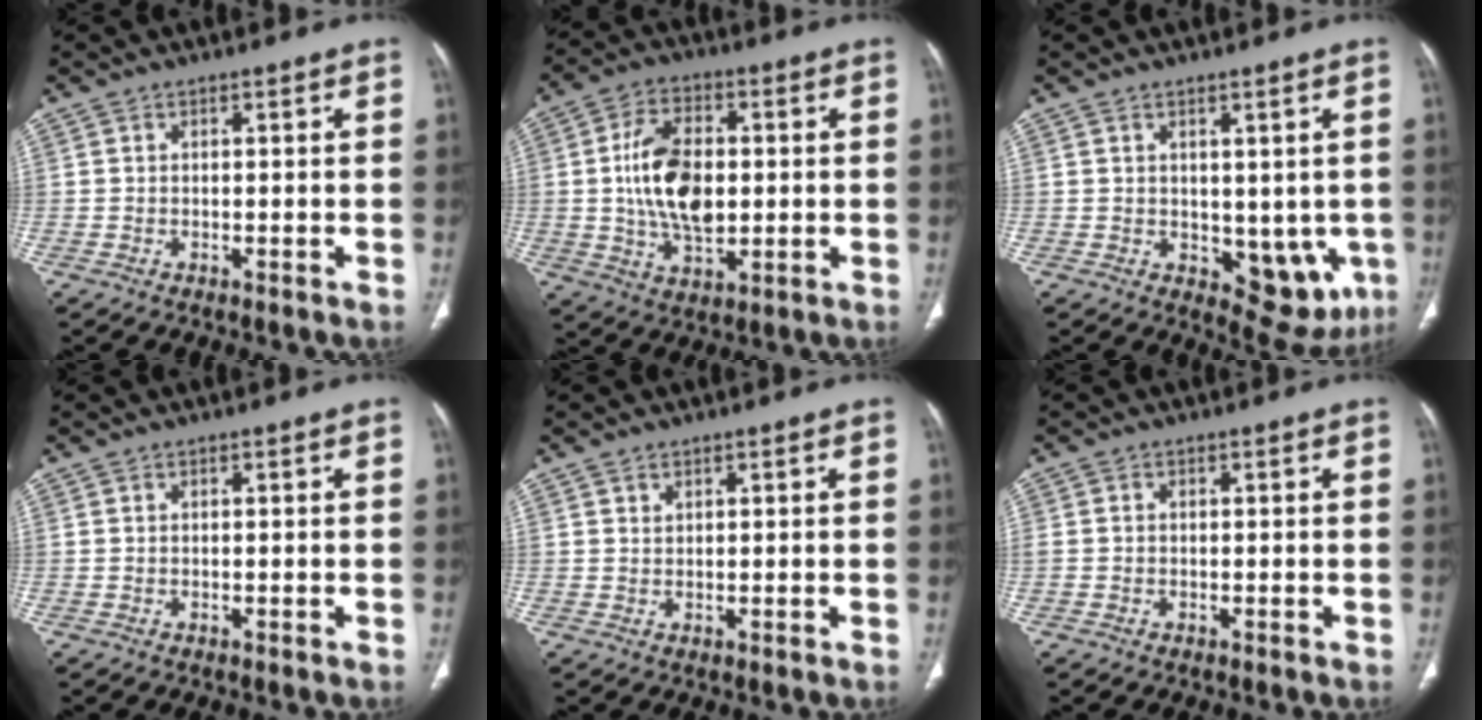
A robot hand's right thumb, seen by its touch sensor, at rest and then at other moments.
{"total": 14.0, "force": [0.6, 8.3, 11.3], "torque": [-0.189, 0.002, 0.013]}
{"total": 9.2, "force": [-1.1, 5.6, 7.2], "torque": [-0.048, -0.017, 0.003]}
{"total": 0.0}
{"total": 1.0, "force": [0.7, 0.6, 0.3], "torque": [0.000, -0.005, 0.012]}
{"total": 0.7, "force": [0.0, 0.6, 0.4], "torque": [-0.005, 0.004, 0.001]}